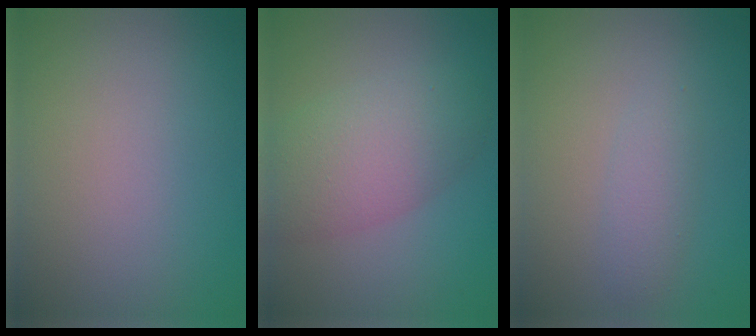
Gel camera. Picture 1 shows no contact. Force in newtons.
{"total": 5.5, "press": 5.5, "slide": 0.2}
{"total": 1.8, "press": 1.8, "slide": 0.0}